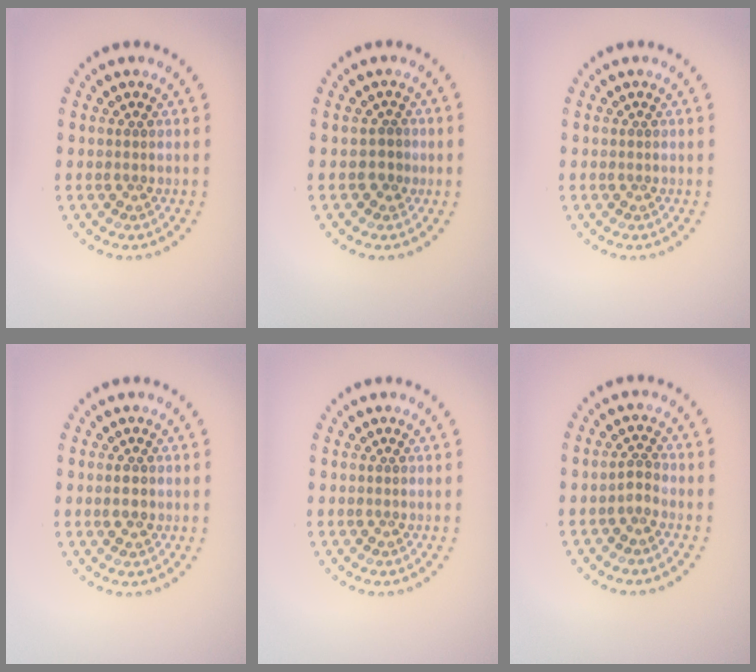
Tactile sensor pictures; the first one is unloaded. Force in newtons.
{"total": 1.0, "press": 0.9, "slide": 0.4}
{"total": 0.0}
{"total": 1.2, "press": 1.2, "slide": 0.1}
{"total": 0.0}
{"total": 1.0, "press": 0.8, "slide": 0.6}